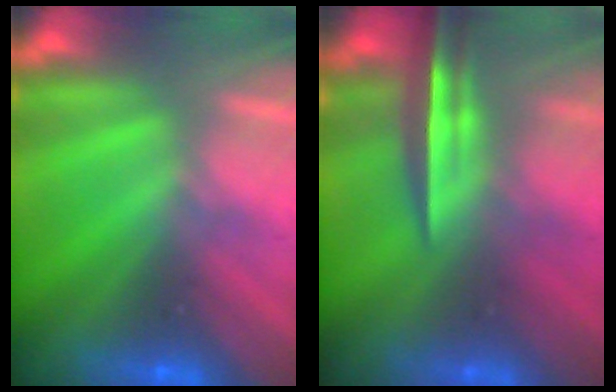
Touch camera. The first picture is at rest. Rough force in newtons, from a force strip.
{"total": 4.5}